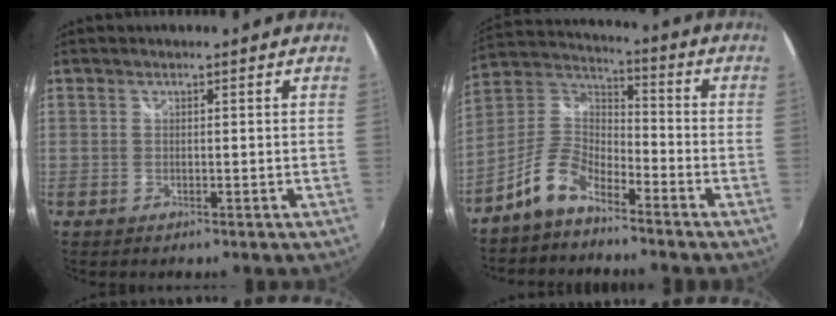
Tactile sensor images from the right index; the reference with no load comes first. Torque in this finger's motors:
{"motor_torque": [0.74, -0.80, 0.47, 0.11]}